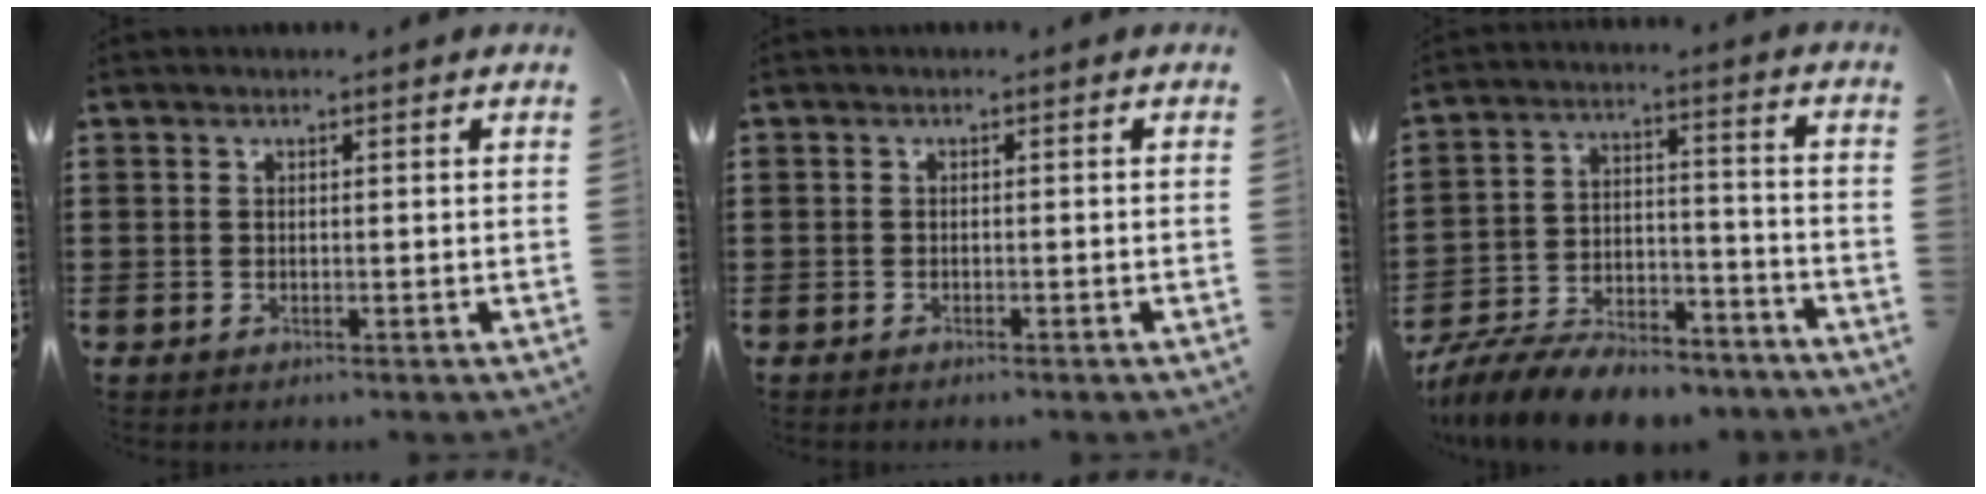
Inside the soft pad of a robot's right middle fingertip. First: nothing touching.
{"total": 0.6, "force": [-0.6, 0.0, 0.1], "torque": [-0.005, -0.003, -0.012]}
{"total": 9.5, "force": [-8.9, 2.0, 2.8], "torque": [-0.051, 0.020, -0.172]}